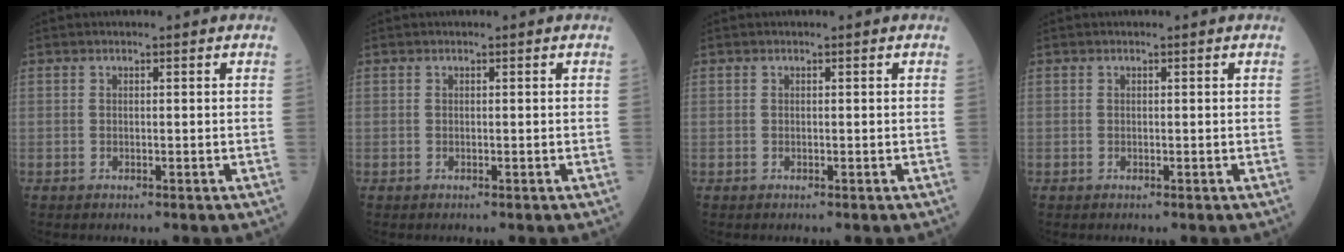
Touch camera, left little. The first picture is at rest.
{"total": 0.0}
{"total": 0.0}
{"total": 0.0}